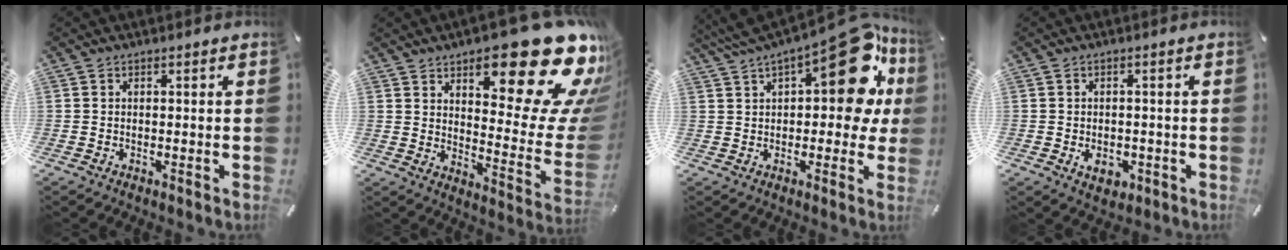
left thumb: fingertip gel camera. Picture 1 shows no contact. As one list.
[{"total": 26.0, "force": [16.0, 9.8, 18.0], "torque": [-0.220, -0.117, 0.260]}, {"total": 22.3, "force": [8.9, 10.3, 17.7], "torque": [-0.230, -0.044, 0.146]}, {"total": 4.0, "force": [-1.1, 3.3, 2.0], "torque": [-0.023, -0.003, -0.022]}]